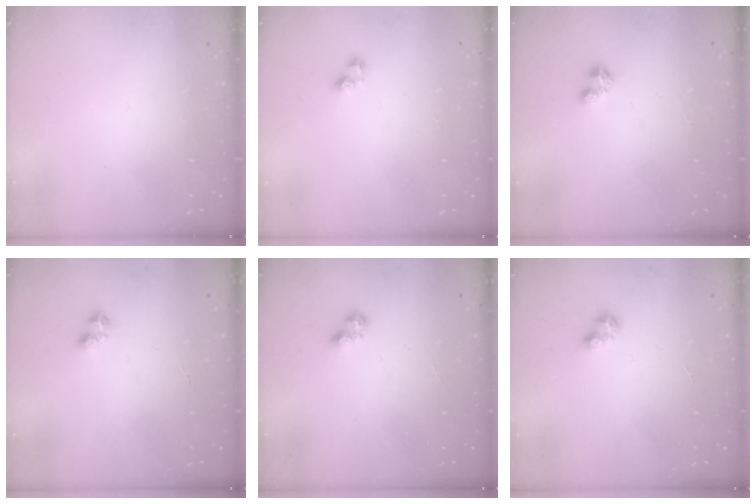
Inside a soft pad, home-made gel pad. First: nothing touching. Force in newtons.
{"total": 2.5, "press": 2.5, "slide": 0.2}
{"total": 2.7, "press": 2.7, "slide": 0.4}
{"total": 2.2, "press": 2.1, "slide": 0.6}
{"total": 3.0, "press": 2.9, "slide": 0.5}
{"total": 3.5, "press": 3.5, "slide": 0.5}